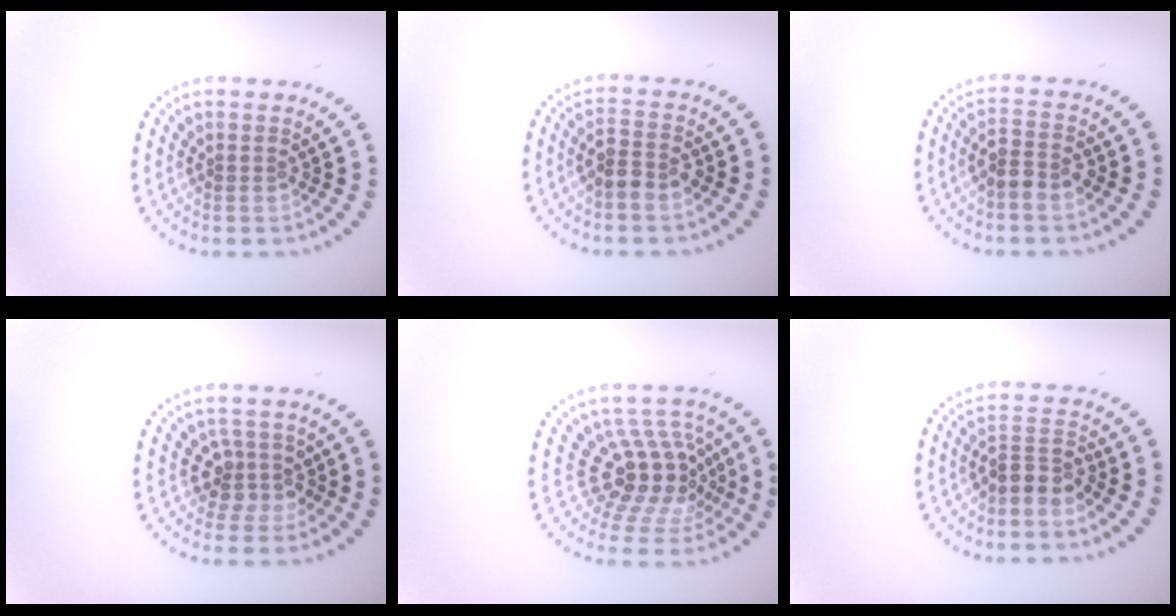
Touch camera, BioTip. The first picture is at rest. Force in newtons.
{"total": 2.4, "press": 2.3, "slide": 0.7}
{"total": 2.4, "press": 2.3, "slide": 0.7}
{"total": 2.5, "press": 1.9, "slide": 1.6}
{"total": 5.1, "press": 4.1, "slide": 3.0}
{"total": 2.5, "press": 2.0, "slide": 1.6}